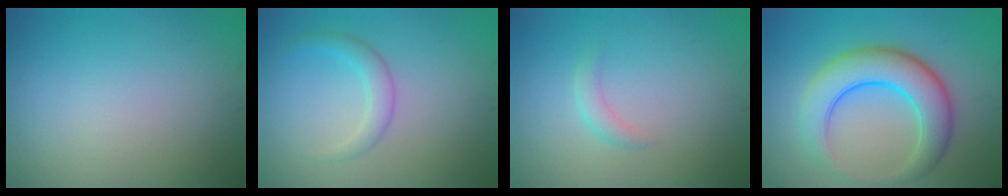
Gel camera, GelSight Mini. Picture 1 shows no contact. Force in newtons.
{"total": 1.5, "press": 1.5, "slide": 0.1}
{"total": 1.2, "press": 1.2, "slide": 0.1}
{"total": 7.0, "press": 7.0, "slide": 0.2}